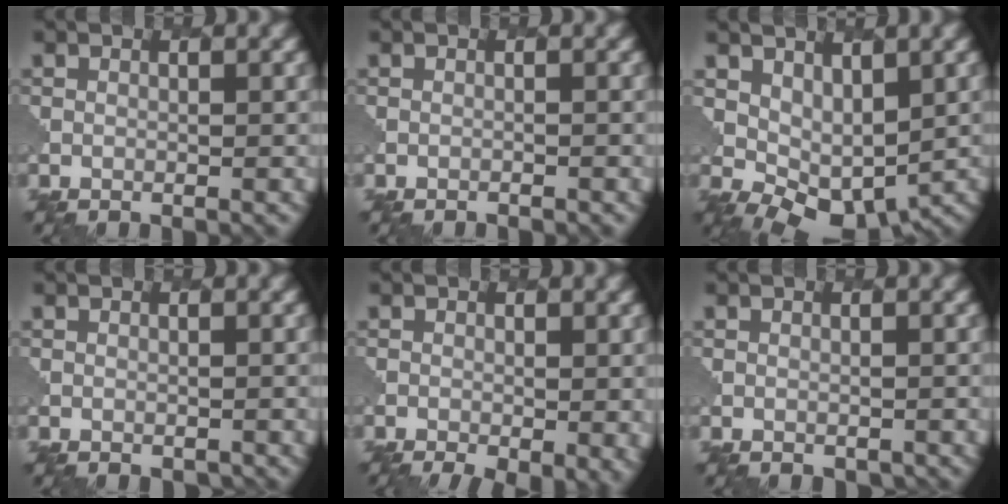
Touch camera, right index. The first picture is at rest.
{"total": 0.9, "force": [-0.8, 0.2, 0.0], "torque": [0.011, 0.005, -0.011]}
{"total": 5.4, "force": [0.8, 3.6, 3.9], "torque": [-0.076, -0.014, 0.021]}
{"total": 0.7, "force": [0.1, 0.6, 0.4], "torque": [-0.007, -0.003, 0.003]}
{"total": 6.3, "force": [-2.3, 2.9, 5.1], "torque": [-0.056, -0.013, -0.019]}
{"total": 0.8, "force": [0.1, 0.7, 0.4], "torque": [-0.007, -0.003, 0.003]}